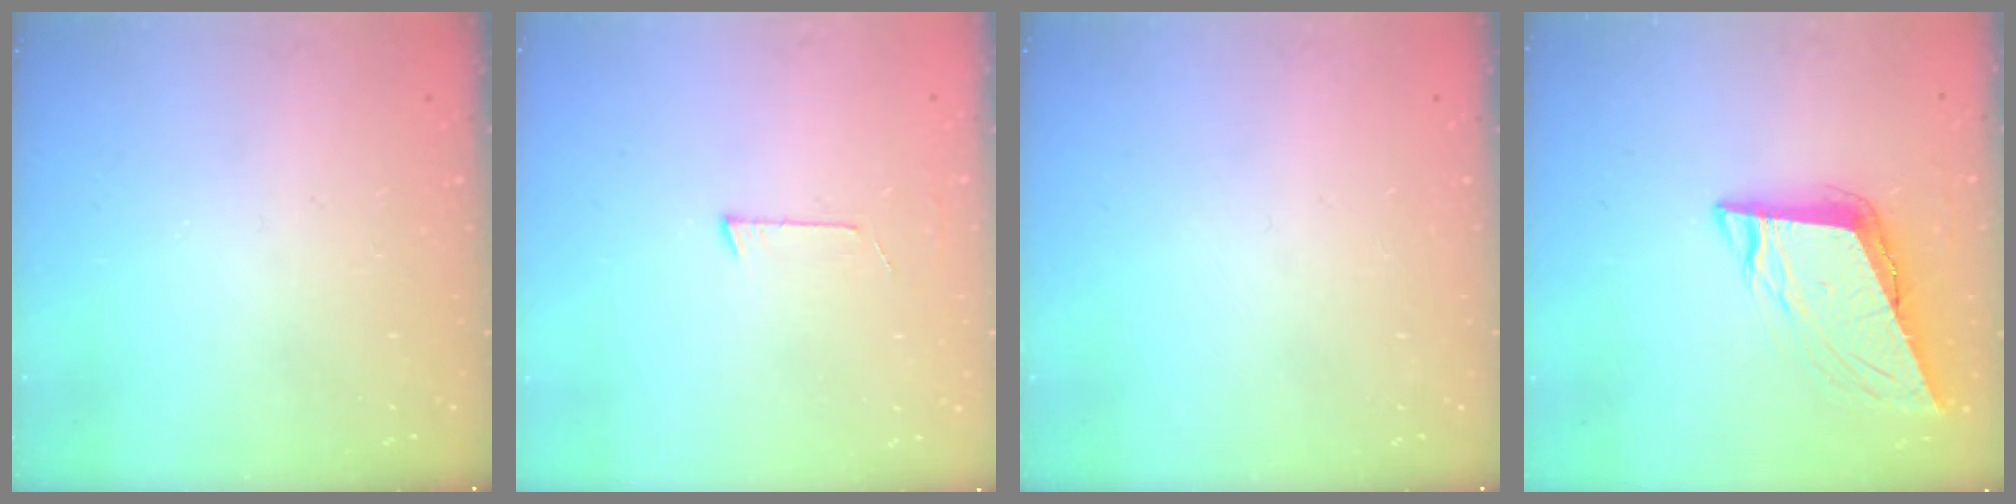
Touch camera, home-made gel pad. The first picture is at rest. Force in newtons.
{"total": 2.7, "press": 2.7, "slide": 0.2}
{"total": 0.0}
{"total": 9.8, "press": 9.3, "slide": 3.1}